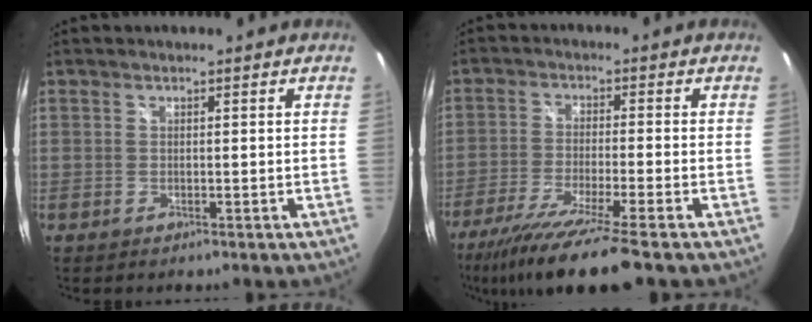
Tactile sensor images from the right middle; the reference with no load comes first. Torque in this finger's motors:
{"motor_torque": [1.07, -1.07, 0.41, 0.13]}